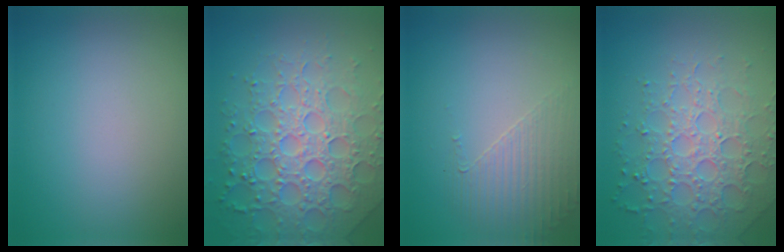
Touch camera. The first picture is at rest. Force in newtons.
{"total": 7.3, "press": 7.2, "slide": 1.6}
{"total": 1.8, "press": 1.2, "slide": 1.3}
{"total": 4.9, "press": 4.7, "slide": 1.3}